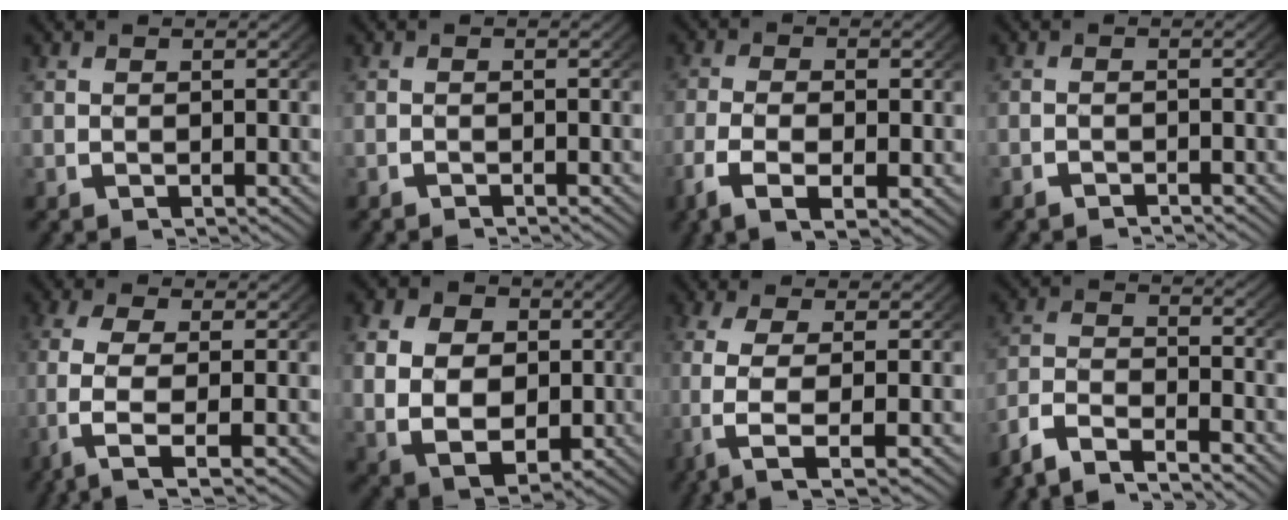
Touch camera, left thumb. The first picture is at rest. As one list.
[{"total": 0.8, "force": [-0.8, -0.1, 0.0], "torque": [0.003, -0.001, -0.018]}, {"total": 4.6, "force": [-1.7, 2.1, 3.8], "torque": [-0.083, -0.011, -0.027]}, {"total": 1.2, "force": [-1.2, 0.1, 0.1], "torque": [-0.001, -0.002, -0.025]}, {"total": 7.4, "force": [-0.7, 3.4, 6.6], "torque": [-0.159, -0.018, -0.005]}, {"total": 10.5, "force": [-0.2, 8.2, 6.6], "torque": [-0.137, -0.043, 0.011]}, {"total": 7.0, "force": [-0.5, 2.6, 6.5], "torque": [-0.151, -0.017, 0.002]}, {"total": 6.4, "force": [-4.6, 3.1, 3.3], "torque": [-0.068, -0.009, -0.085]}]